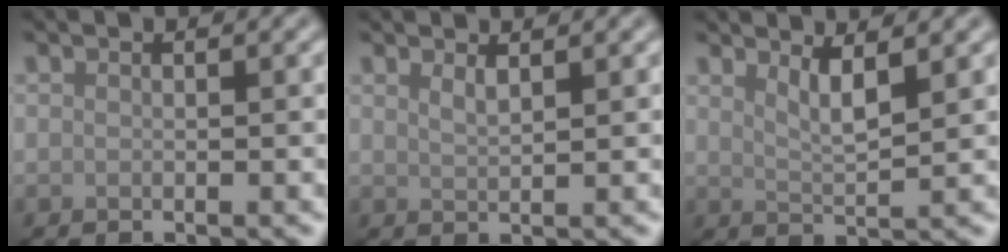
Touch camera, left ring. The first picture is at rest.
{"total": 1.2, "force": [0.9, 0.4, 0.7], "torque": [-0.011, -0.001, 0.017]}
{"total": 2.8, "force": [1.6, 0.7, 2.1], "torque": [-0.030, -0.006, 0.030]}